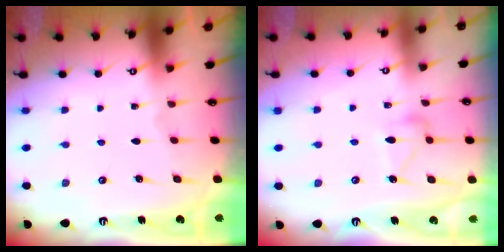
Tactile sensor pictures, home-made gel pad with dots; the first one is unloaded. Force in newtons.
{"total": 10.5, "press": 10.5, "slide": 0.4}